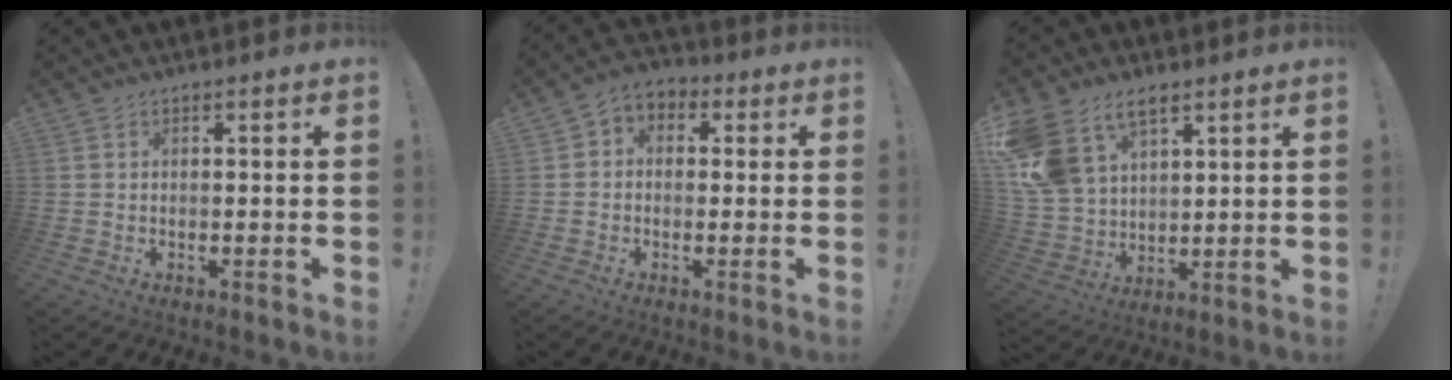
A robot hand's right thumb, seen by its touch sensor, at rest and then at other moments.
{"total": 4.9, "force": [-1.7, 4.0, 2.2], "torque": [-0.043, 0.018, -0.028]}
{"total": 14.4, "force": [8.2, 9.2, 7.4], "torque": [-0.166, -0.044, 0.162]}